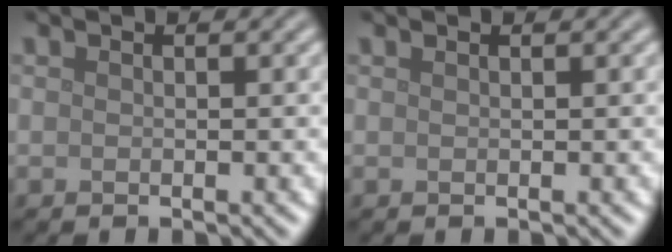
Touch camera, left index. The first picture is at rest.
{"total": 0.0}